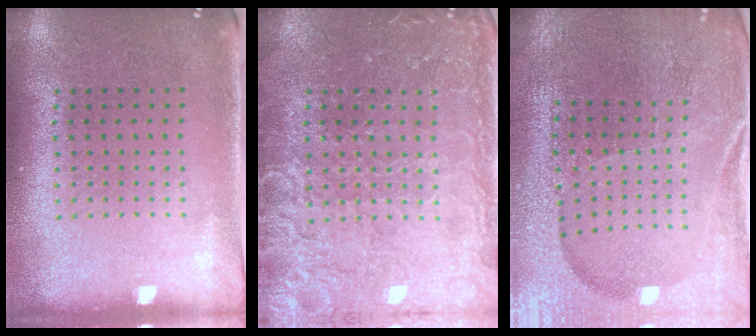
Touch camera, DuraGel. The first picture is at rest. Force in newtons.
{"total": 3.7, "press": 3.6, "slide": 0.5}
{"total": 4.2, "press": 4.1, "slide": 1.1}